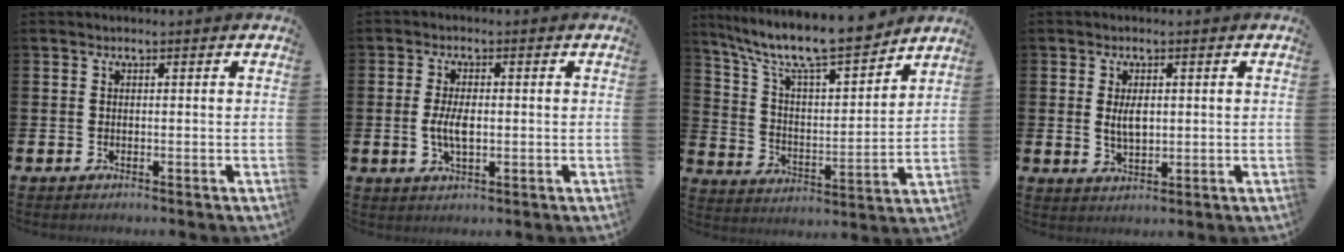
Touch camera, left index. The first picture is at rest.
{"total": 4.1, "force": [-0.1, 1.9, 3.7], "torque": [-0.068, -0.001, -0.008]}
{"total": 10.9, "force": [9.7, 1.9, 4.6], "torque": [-0.117, -0.069, 0.164]}
{"total": 3.2, "force": [0.6, 1.6, 2.7], "torque": [-0.037, 0.000, 0.005]}